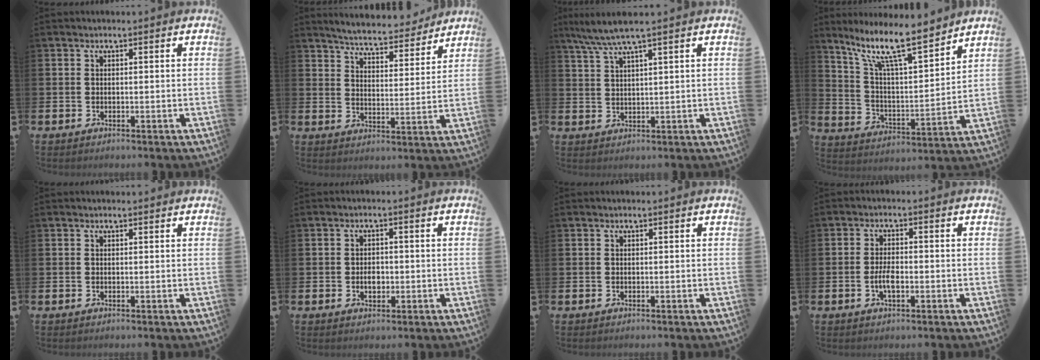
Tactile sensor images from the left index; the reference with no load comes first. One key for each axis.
{"total": 5.8, "fx": 5.6, "fy": 0.8, "fz": 1.1, "tx": -0.043, "ty": -0.039, "tz": 0.094}
{"total": 5.0, "fx": 3.9, "fy": -0.1, "fz": 3.1, "tx": -0.072, "ty": -0.006, "tz": 0.071}
{"total": 12.1, "fx": 9.9, "fy": 2.4, "fz": 6.7, "tx": -0.157, "ty": -0.053, "tz": 0.171}
{"total": 0.0}
{"total": 2.4, "fx": -0.3, "fy": 1.7, "fz": 1.7, "tx": -0.015, "ty": -0.002, "tz": -0.012}
{"total": 0.0}
{"total": 3.2, "fx": -0.8, "fy": 1.2, "fz": 2.8, "tx": -0.049, "ty": 0.002, "tz": -0.015}